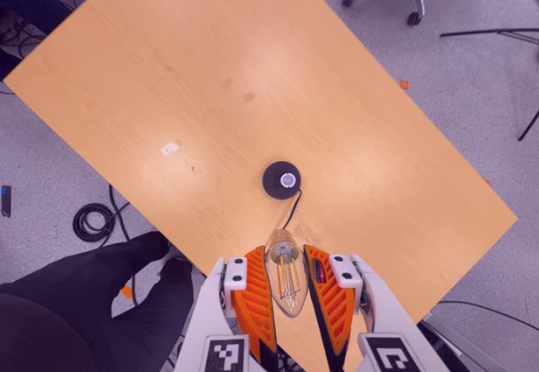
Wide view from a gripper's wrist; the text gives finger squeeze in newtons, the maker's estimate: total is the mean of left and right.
{"total": 10.3, "left": 9.8, "right": 10.9}